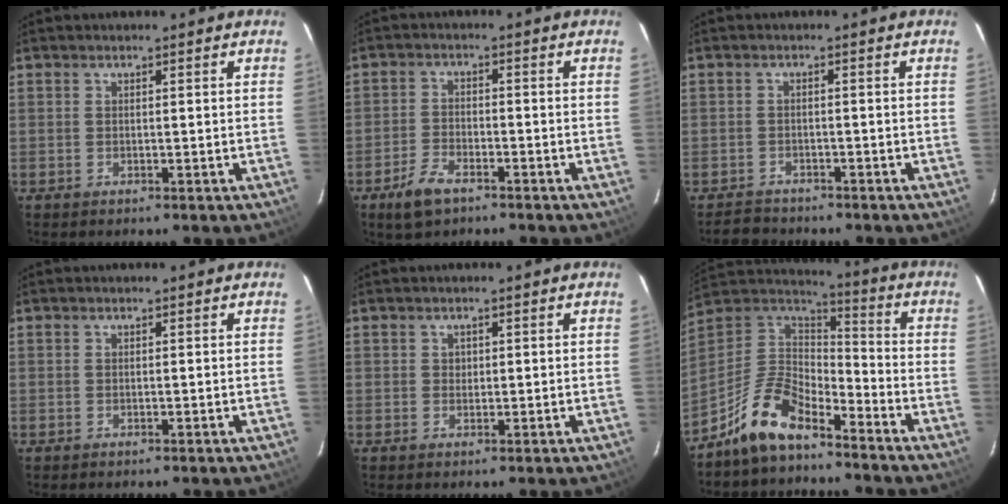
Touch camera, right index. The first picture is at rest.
{"total": 6.0, "force": [-4.1, 2.7, 3.4], "torque": [-0.089, -0.006, -0.078]}
{"total": 3.6, "force": [-3.2, 1.6, -0.1], "torque": [-0.008, 0.007, -0.054]}
{"total": 0.0}
{"total": 0.9, "force": [0.2, 0.9, 0.1], "torque": [0.003, 0.003, 0.002]}
{"total": 13.1, "force": [-9.8, 4.8, 7.2], "torque": [-0.170, 0.015, -0.191]}